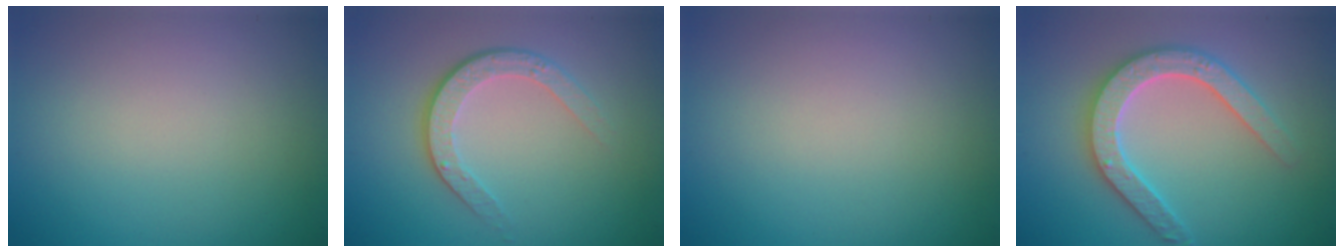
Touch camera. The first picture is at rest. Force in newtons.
{"total": 3.5, "press": 2.5, "slide": 2.5}
{"total": 0.0}
{"total": 4.9, "press": 4.9, "slide": 0.9}